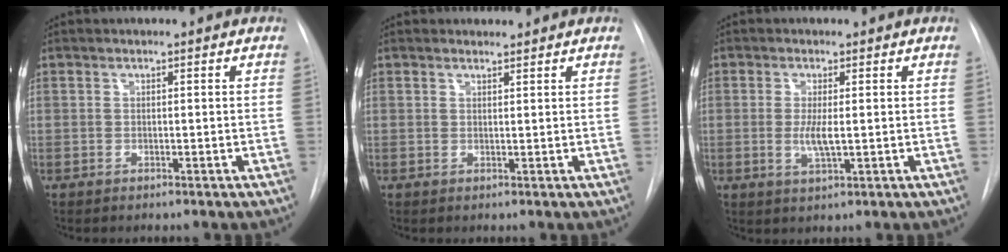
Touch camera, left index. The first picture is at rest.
{"total": 1.0, "force": [1.0, 0.3, -0.1], "torque": [-0.007, 0.001, 0.016]}
{"total": 3.4, "force": [-0.1, 0.6, 3.3], "torque": [-0.068, -0.008, 0.001]}